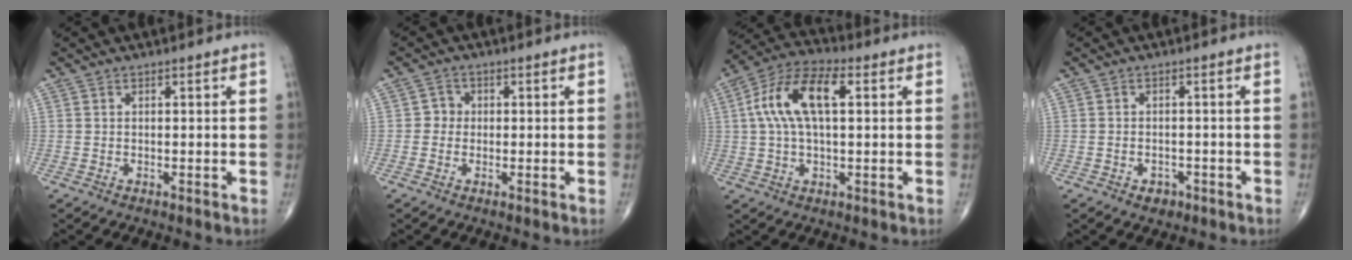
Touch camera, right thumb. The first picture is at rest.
{"total": 2.2, "force": [-0.2, 2.1, 0.7], "torque": [0.006, 0.008, -0.010]}
{"total": 12.8, "force": [2.6, 6.0, 11.0], "torque": [-0.224, 0.031, 0.043]}
{"total": 2.4, "force": [-1.3, 1.8, 1.0], "torque": [-0.007, 0.008, -0.013]}